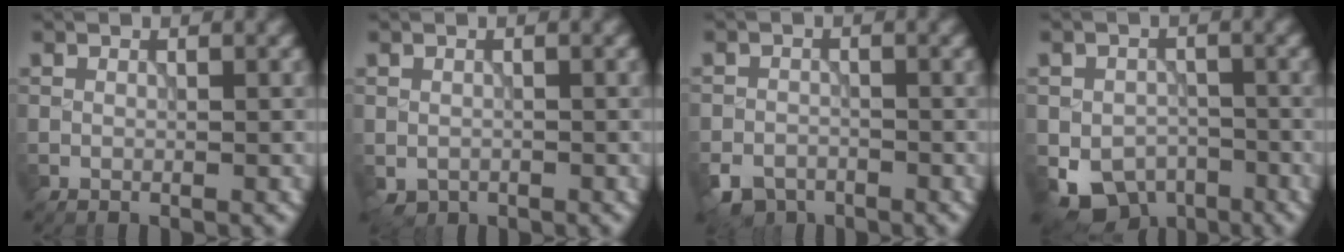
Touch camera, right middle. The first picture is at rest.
{"total": 1.3, "force": [-0.8, 1.0, 0.5], "torque": [-0.009, -0.006, -0.015]}
{"total": 3.8, "force": [-2.7, 2.2, 1.4], "torque": [-0.026, -0.006, -0.057]}
{"total": 6.1, "force": [-3.1, 4.4, 3.0], "torque": [-0.047, -0.019, -0.047]}